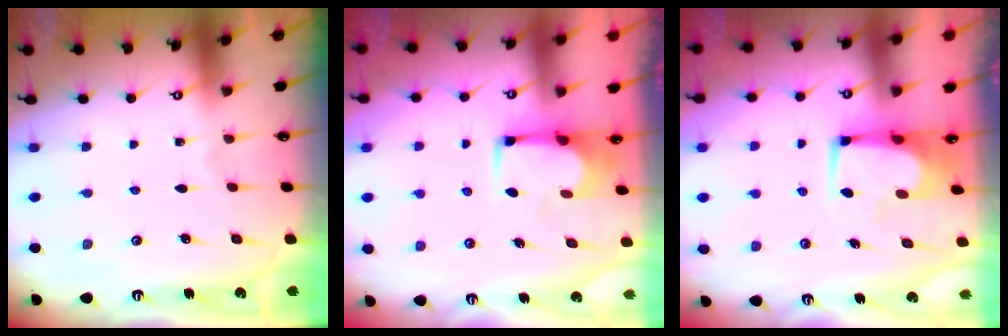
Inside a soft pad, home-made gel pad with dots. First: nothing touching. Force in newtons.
{"total": 1.7, "press": 1.7, "slide": 0.3}
{"total": 1.6, "press": 1.5, "slide": 0.2}